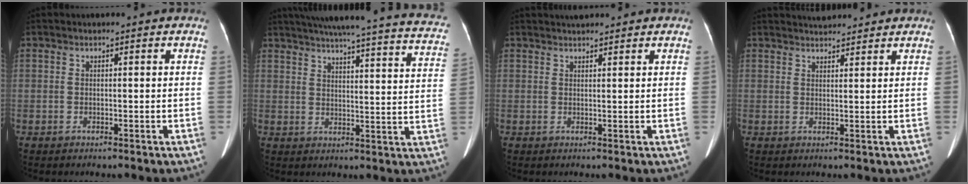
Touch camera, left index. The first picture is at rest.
{"total": 32.0, "force": [28.5, 3.3, 14.1], "torque": [-0.205, -0.047, 0.331]}
{"total": 3.3, "force": [3.1, 0.4, 1.1], "torque": [-0.013, 0.028, 0.047]}
{"total": 5.0, "force": [4.9, 0.6, 1.0], "torque": [-0.017, 0.029, 0.070]}